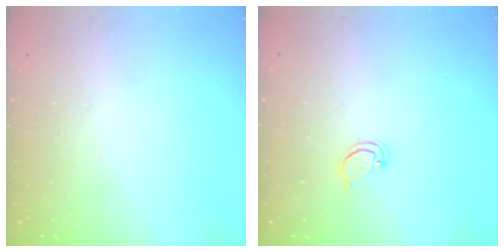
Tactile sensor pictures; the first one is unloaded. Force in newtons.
{"total": 2.1, "press": 2.1, "slide": 0.2}